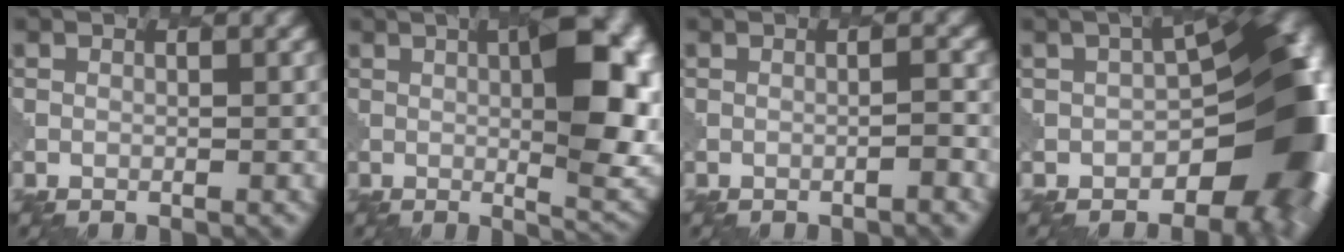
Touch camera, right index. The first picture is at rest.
{"total": 9.3, "force": [1.7, 2.0, 9.0], "torque": [-0.115, 0.002, 0.016]}
{"total": 0.8, "force": [-0.2, -0.8, 0.1], "torque": [-0.006, 0.012, -0.021]}
{"total": 12.0, "force": [-2.6, 6.5, 9.7], "torque": [-0.093, -0.006, -0.056]}